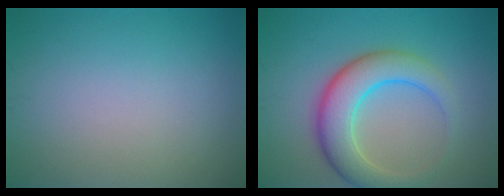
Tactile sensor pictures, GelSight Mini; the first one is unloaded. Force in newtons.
{"total": 6.4, "press": 6.4, "slide": 0.1}